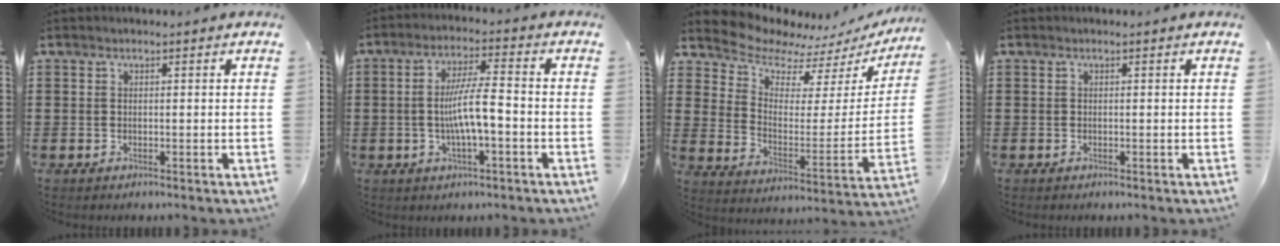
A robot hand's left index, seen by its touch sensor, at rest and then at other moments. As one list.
[{"total": 7.3, "force": [-1.3, 1.3, 7.1], "torque": [-0.137, 0.001, -0.030]}, {"total": 7.5, "force": [7.1, 2.4, 0.5], "torque": [-0.051, -0.065, 0.125]}, {"total": 0.0}]